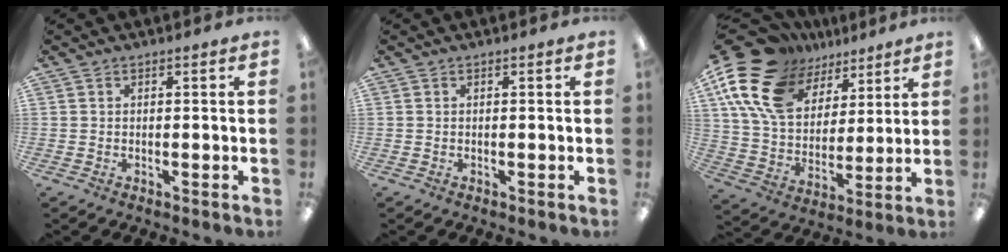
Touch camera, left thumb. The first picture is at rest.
{"total": 0.0}
{"total": 20.7, "force": [11.9, 12.6, 11.3], "torque": [-0.234, -0.057, 0.219]}